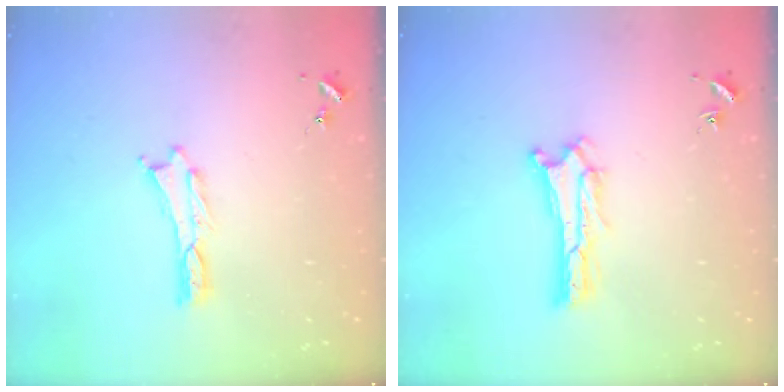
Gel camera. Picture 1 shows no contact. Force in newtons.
{"total": 0.7, "press": 0.6, "slide": 0.2}